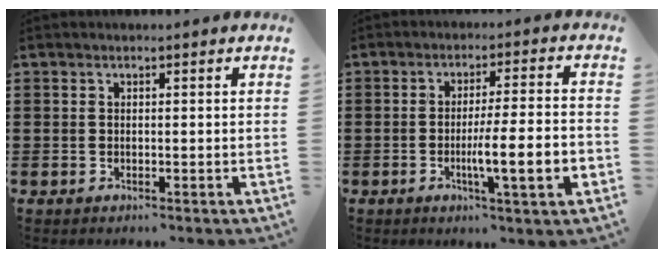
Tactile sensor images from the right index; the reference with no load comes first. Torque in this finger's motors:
{"motor_torque": [1.49, -0.64, 0.43, 0.15]}